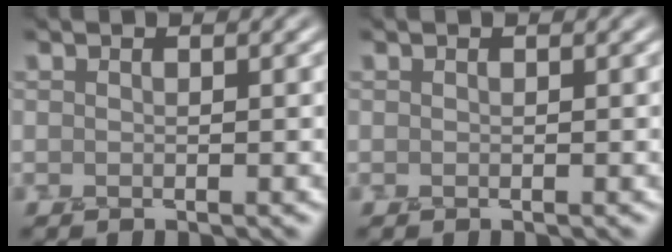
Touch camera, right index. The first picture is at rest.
{"total": 0.0}